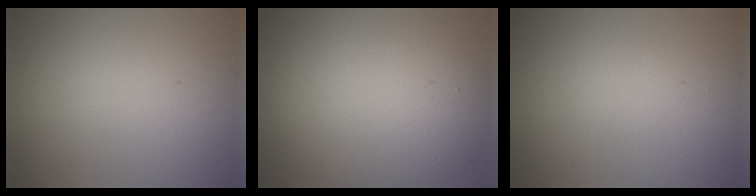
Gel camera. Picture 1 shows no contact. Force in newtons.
{"total": 13.5, "press": 13.5, "slide": 0.8}
{"total": 0.7, "press": 0.7, "slide": 0.1}